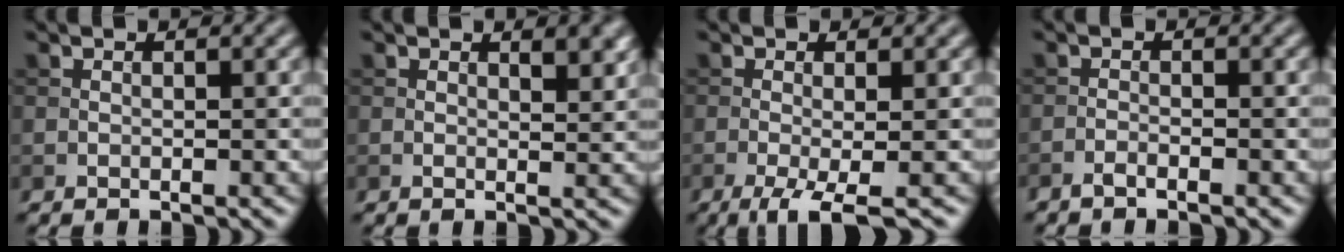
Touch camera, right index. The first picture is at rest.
{"total": 2.1, "force": [1.1, 0.7, 1.7], "torque": [-0.020, -0.004, 0.020]}
{"total": 4.0, "force": [-1.8, 0.8, 3.5], "torque": [-0.061, -0.003, -0.038]}
{"total": 1.1, "force": [-0.9, 0.1, 0.6], "torque": [-0.012, 0.000, -0.021]}